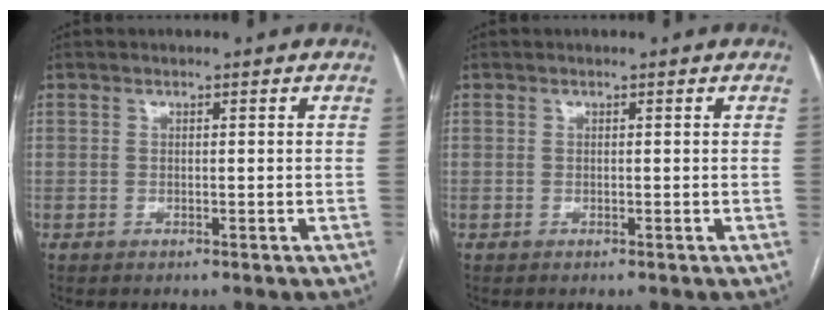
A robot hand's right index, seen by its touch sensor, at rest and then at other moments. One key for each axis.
{"total": 0.0}